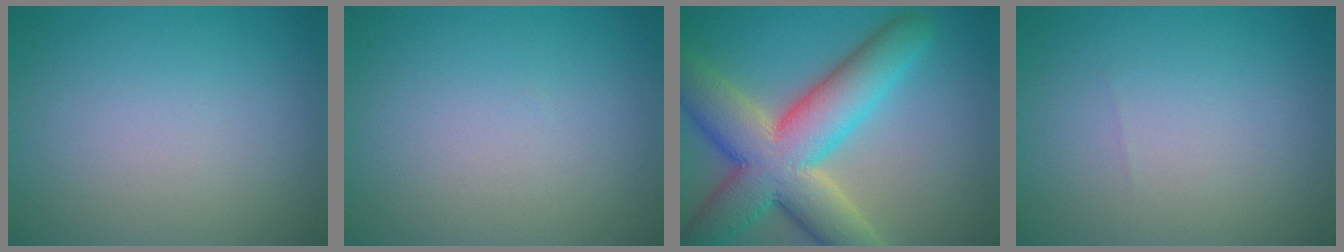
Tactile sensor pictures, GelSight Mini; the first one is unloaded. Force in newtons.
{"total": 0.0}
{"total": 11.7, "press": 11.7, "slide": 0.9}
{"total": 0.0}